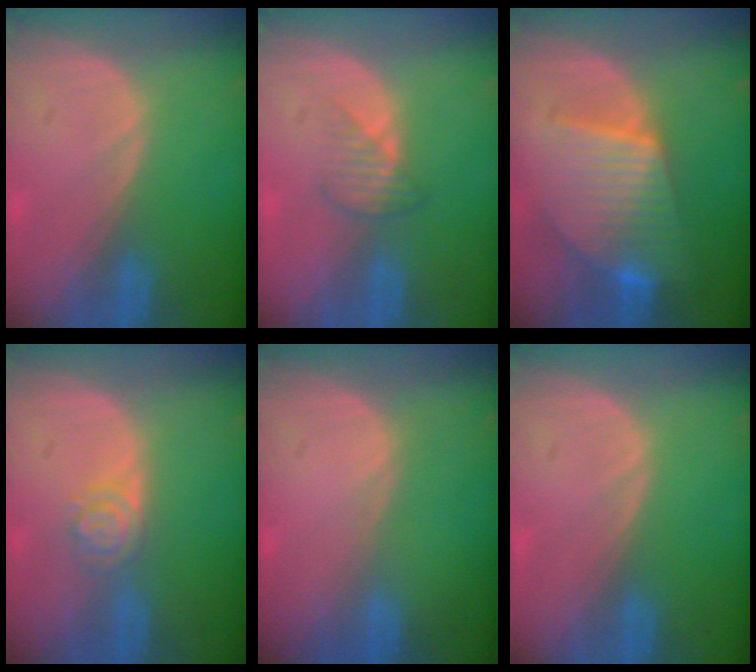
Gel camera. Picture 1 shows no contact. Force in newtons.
{"total": 2.5, "press": 2.5, "slide": 0.4}
{"total": 9.1, "press": 9.1, "slide": 0.4}
{"total": 3.9, "press": 3.4, "slide": 1.9}
{"total": 0.0}
{"total": 0.0}